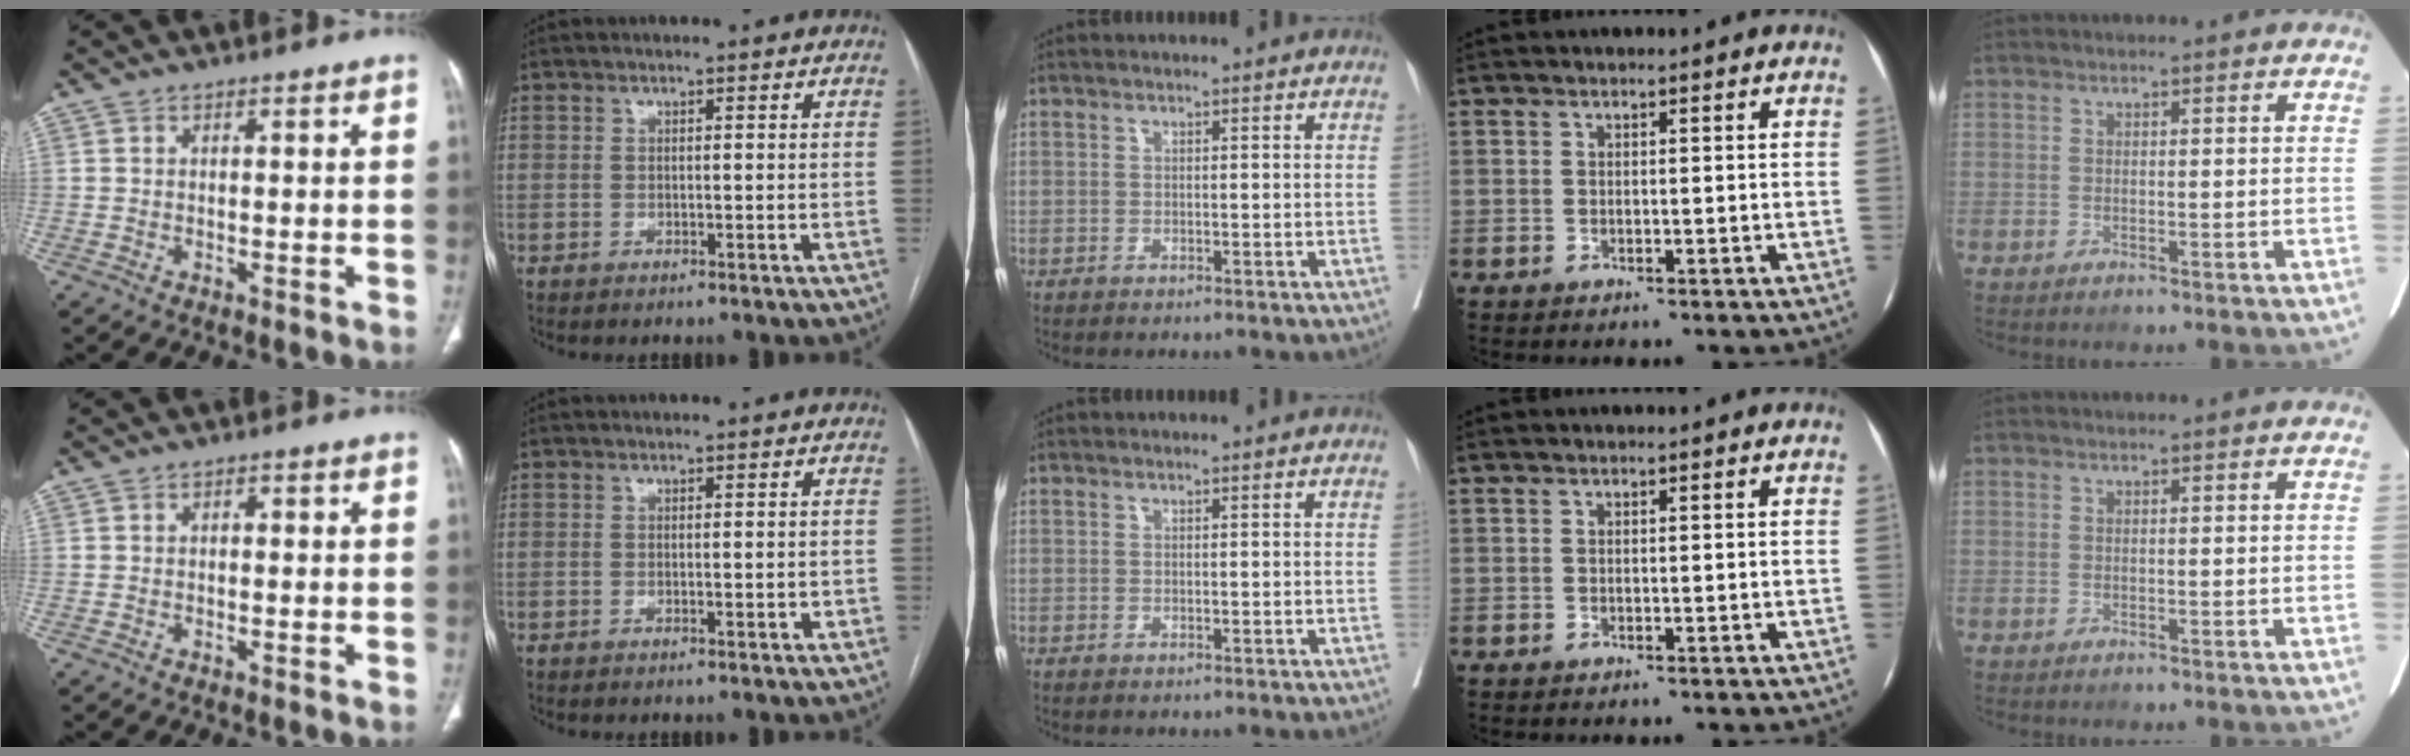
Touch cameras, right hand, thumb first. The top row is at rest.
{"thumb": {"total": 1.0, "force": [0.2, 0.6, 0.8], "torque": [-0.013, 0.004, 0.001]}, "index": {"total": 1.1, "force": [-0.2, 0.4, 1.0], "torque": [-0.015, 0.001, 0.001]}}